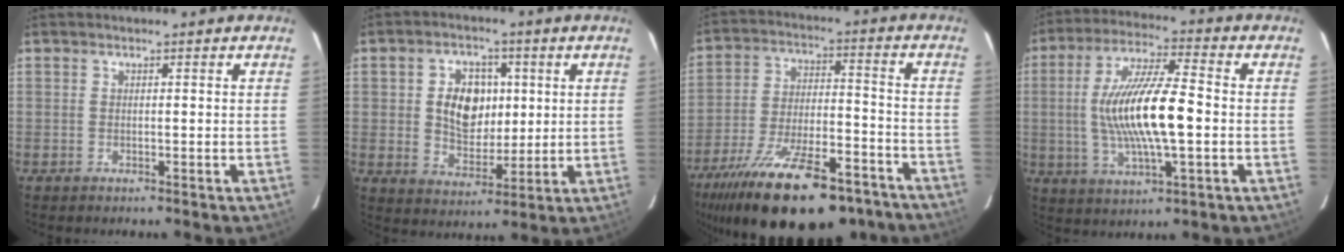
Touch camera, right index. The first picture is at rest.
{"total": 9.7, "force": [1.6, 7.1, 6.5], "torque": [-0.117, 0.010, 0.034]}
{"total": 27.7, "force": [-20.5, 9.7, 15.9], "torque": [-0.291, -0.039, -0.298]}
{"total": 15.8, "force": [-1.0, 3.6, 15.3], "torque": [-0.294, 0.002, -0.016]}